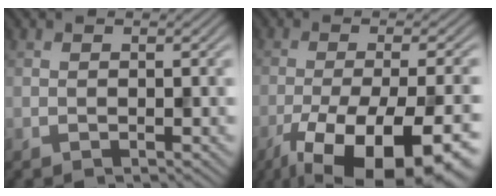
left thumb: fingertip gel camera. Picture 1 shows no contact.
{"total": 17.8, "force": [-10.9, 6.0, 12.8], "torque": [-0.188, -0.042, -0.149]}